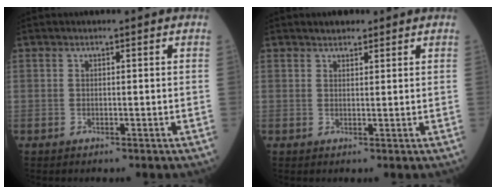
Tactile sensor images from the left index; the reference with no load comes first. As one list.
[{"total": 2.1, "force": [1.8, 1.0, 0.6], "torque": [-0.014, 0.009, 0.026]}]